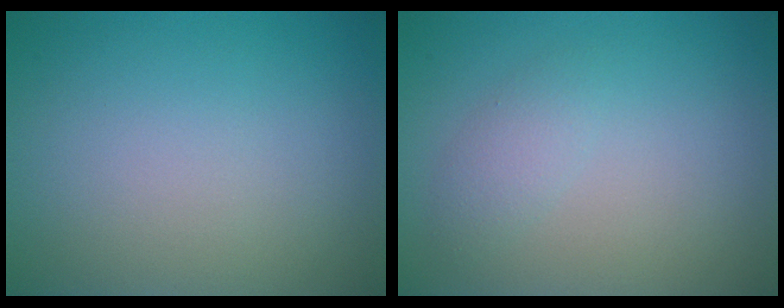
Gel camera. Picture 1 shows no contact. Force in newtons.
{"total": 1.5, "press": 1.5, "slide": 0.1}